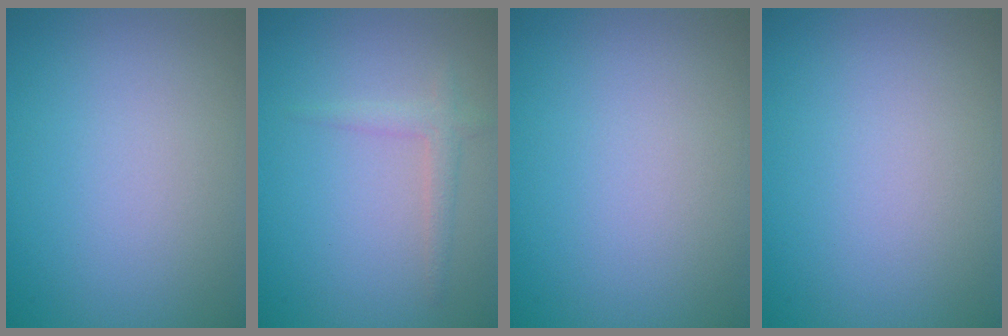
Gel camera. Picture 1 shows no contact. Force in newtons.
{"total": 1.6, "press": 1.6, "slide": 0.1}
{"total": 0.0}
{"total": 0.0}